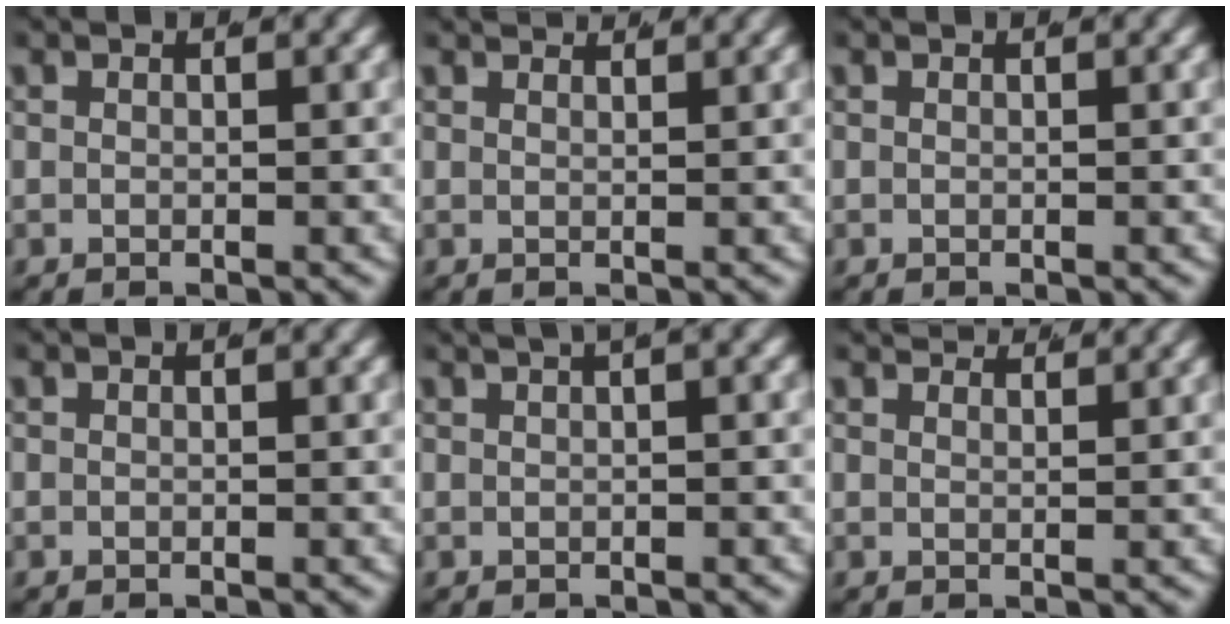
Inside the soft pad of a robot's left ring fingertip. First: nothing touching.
{"total": 2.1, "force": [2.0, -0.5, 0.4], "torque": [0.002, -0.003, 0.034]}
{"total": 0.0}
{"total": 0.0}
{"total": 3.1, "force": [1.8, 0.7, 2.4], "torque": [-0.017, 0.023, 0.022]}
{"total": 3.0, "force": [2.9, -0.3, 0.6], "torque": [-0.003, -0.002, 0.048]}